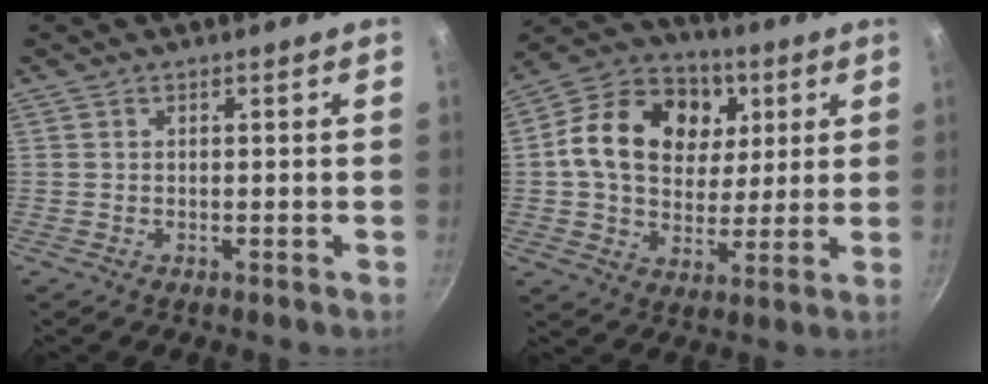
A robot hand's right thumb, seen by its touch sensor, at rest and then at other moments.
{"total": 19.2, "force": [4.5, 14.7, 11.5], "torque": [-0.176, 0.005, 0.067]}